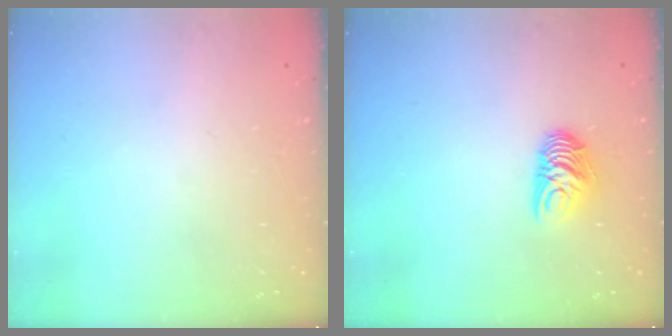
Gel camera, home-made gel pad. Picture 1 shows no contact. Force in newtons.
{"total": 7.5, "press": 7.5, "slide": 0.5}